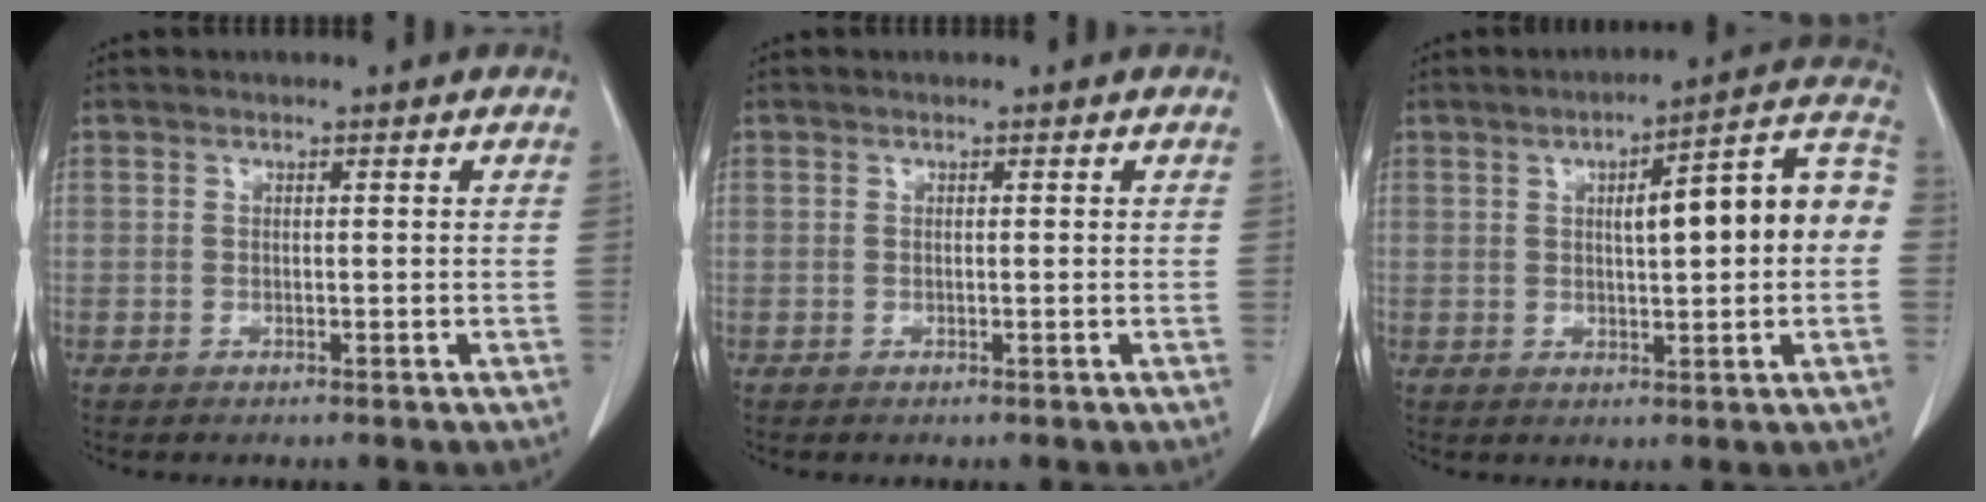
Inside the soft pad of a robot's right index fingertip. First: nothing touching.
{"total": 0.0}
{"total": 13.3, "force": [1.1, 2.3, 13.0], "torque": [-0.175, 0.039, 0.014]}